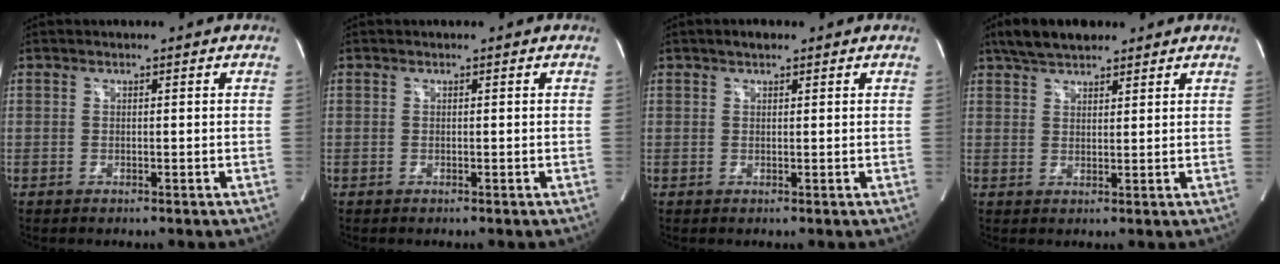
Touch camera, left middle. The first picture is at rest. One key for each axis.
{"total": 0.0}
{"total": 1.6, "fx": 1.2, "fy": 0.7, "fz": 0.9, "tx": -0.018, "ty": 0.010, "tz": 0.018}
{"total": 6.7, "fx": 5.2, "fy": 2.4, "fz": 3.4, "tx": -0.064, "ty": 0.024, "tz": 0.095}